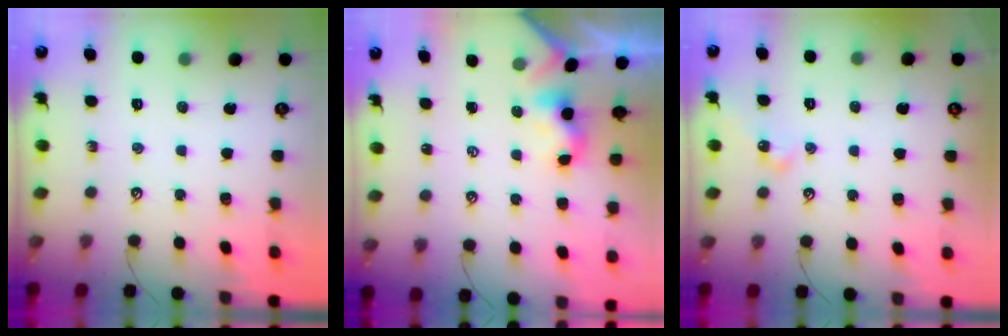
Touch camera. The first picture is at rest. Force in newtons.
{"total": 0.9, "press": 0.8, "slide": 0.4}
{"total": 5.4, "press": 5.4, "slide": 0.5}